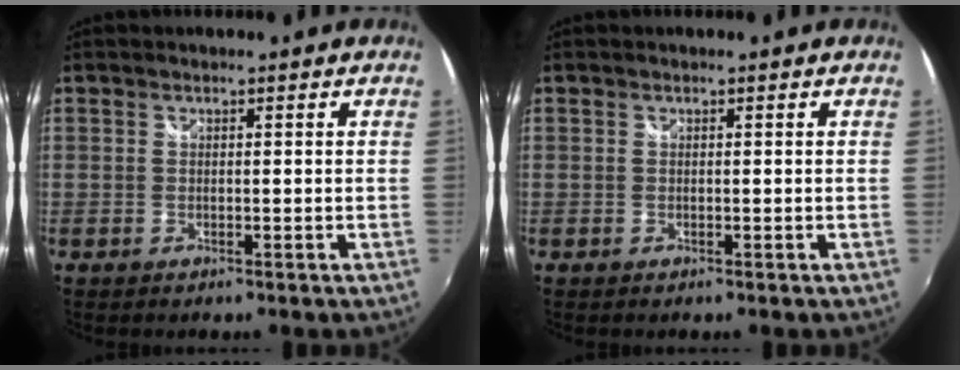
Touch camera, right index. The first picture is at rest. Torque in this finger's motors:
{"motor_torque": [0.02, 0.03, -0.03, 0.00]}